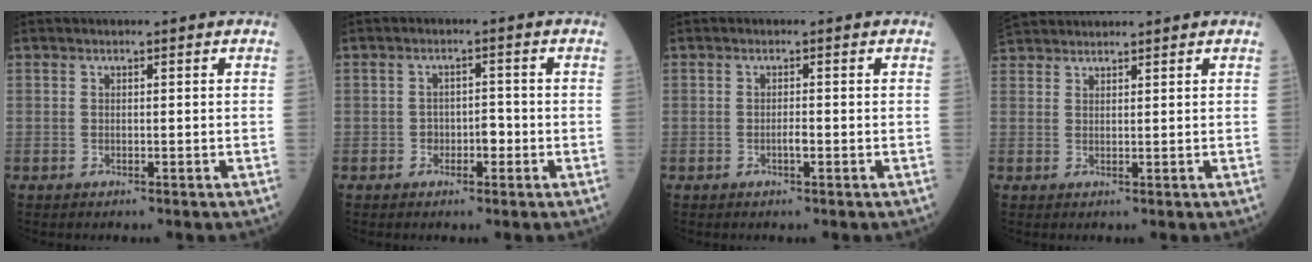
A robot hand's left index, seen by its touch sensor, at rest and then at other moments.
{"total": 2.3, "force": [-0.8, 1.4, 1.6], "torque": [-0.018, 0.008, -0.013]}
{"total": 1.0, "force": [-0.4, 0.1, 0.9], "torque": [-0.018, 0.001, -0.007]}
{"total": 5.7, "force": [5.5, 0.7, 1.2], "torque": [-0.025, 0.043, 0.097]}